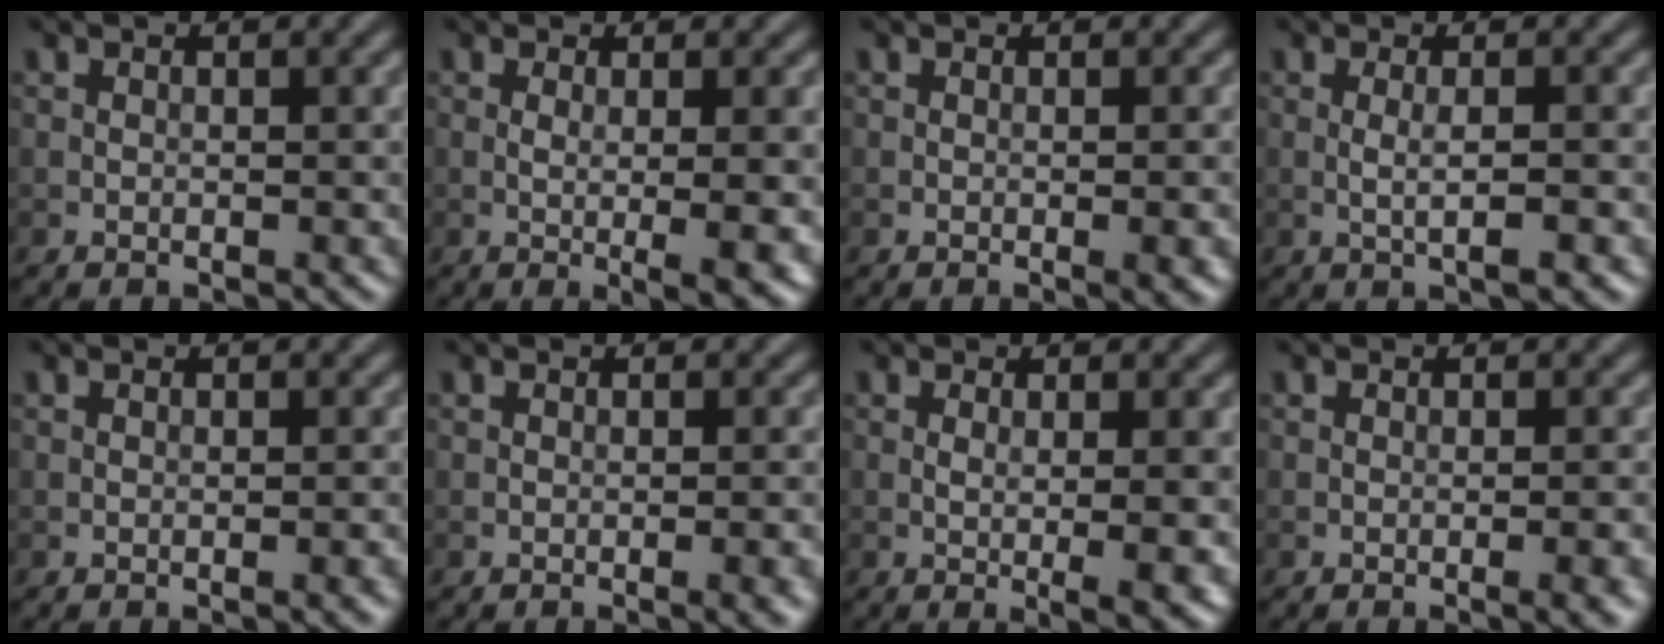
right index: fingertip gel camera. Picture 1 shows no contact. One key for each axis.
{"total": 5.2, "fx": -0.4, "fy": 1.1, "fz": 5.1, "tx": -0.071, "ty": -0.008, "tz": -0.001}
{"total": 2.1, "fx": -0.4, "fy": 0.5, "fz": 2.0, "tx": -0.022, "ty": -0.002, "tz": -0.006}
{"total": 2.3, "fx": -0.2, "fy": 0.4, "fz": 2.2, "tx": -0.037, "ty": -0.001, "tz": -0.007}
{"total": 1.4, "fx": -0.4, "fy": 0.3, "fz": 1.4, "tx": -0.015, "ty": -0.002, "tz": -0.007}
{"total": 2.9, "fx": -0.8, "fy": 0.8, "fz": 2.6, "tx": -0.028, "ty": 0.000, "tz": -0.013}
{"total": 4.4, "fx": -0.2, "fy": 0.9, "fz": 4.3, "tx": -0.059, "ty": -0.006, "tz": 0.002}
{"total": 3.3, "fx": -1.0, "fy": 1.0, "fz": 3.0, "tx": -0.031, "ty": 0.000, "tz": -0.014}